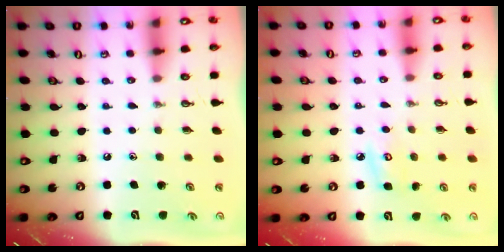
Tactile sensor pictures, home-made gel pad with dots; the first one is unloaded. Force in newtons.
{"total": 5.6, "press": 5.6, "slide": 0.4}